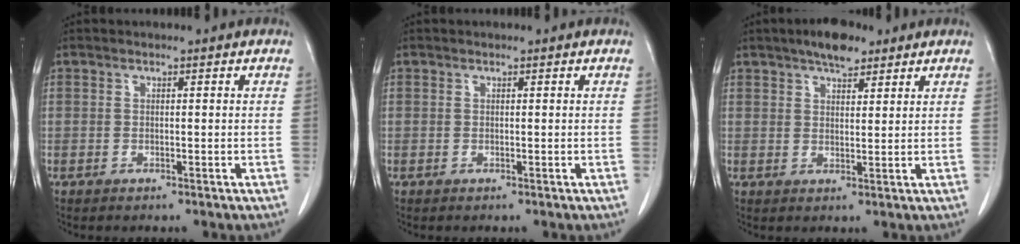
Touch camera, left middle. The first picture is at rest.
{"total": 0.0}
{"total": 5.6, "force": [4.1, 2.0, 3.3], "torque": [-0.055, 0.010, 0.067]}